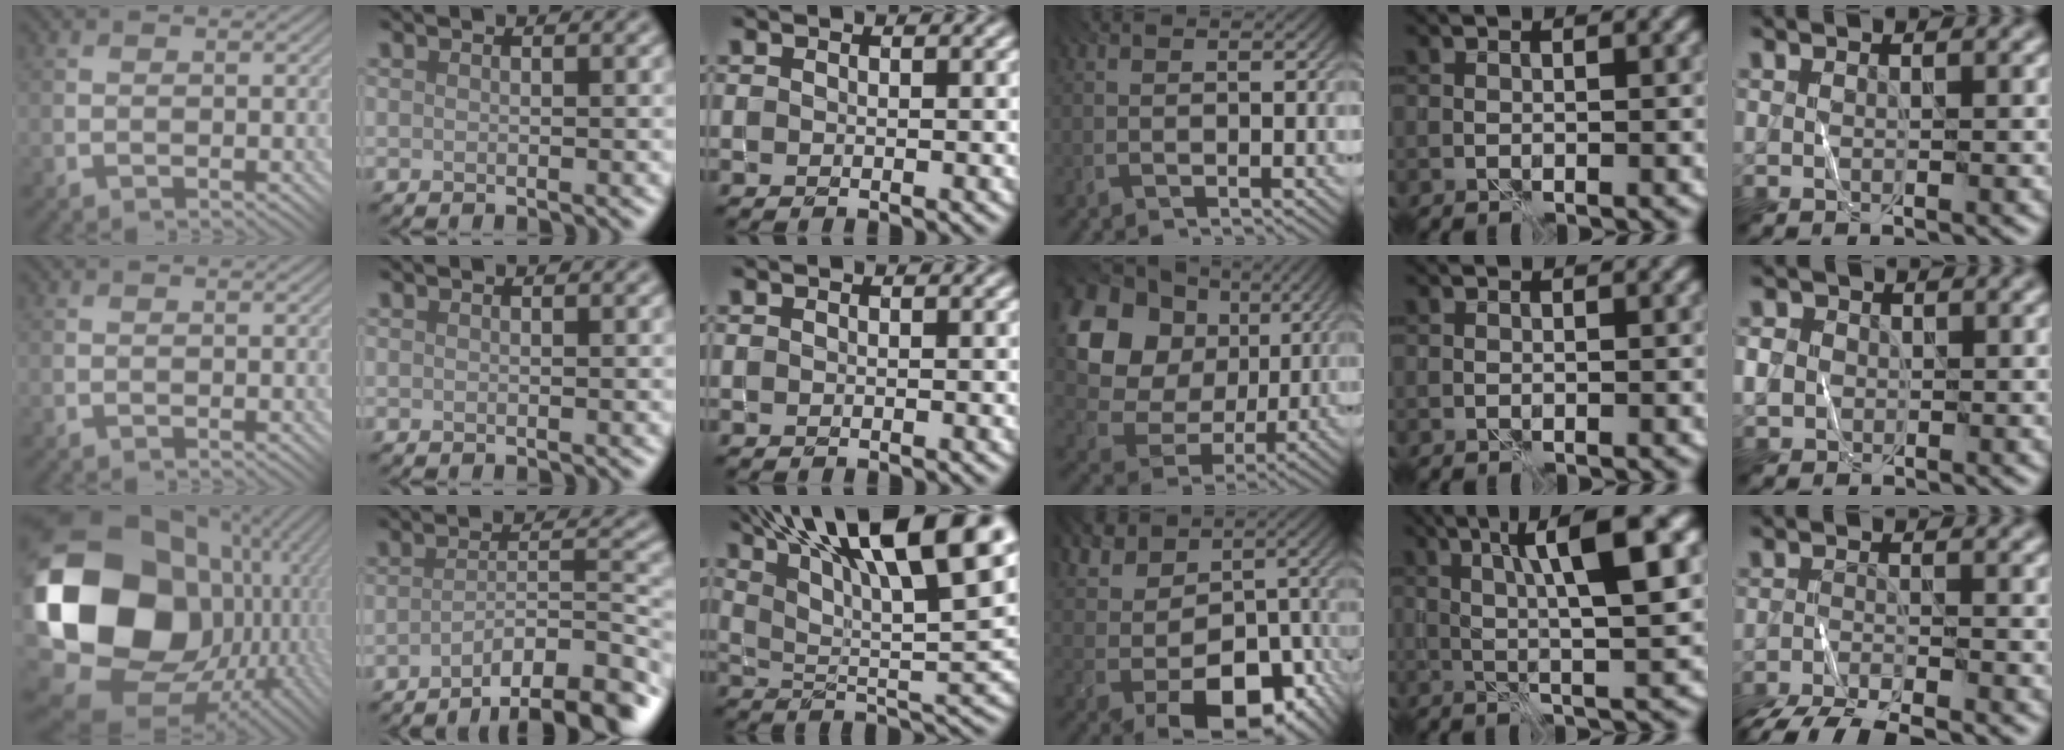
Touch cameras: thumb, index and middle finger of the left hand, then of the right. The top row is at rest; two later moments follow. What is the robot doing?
{"motion": "fold", "object": "shorts"}